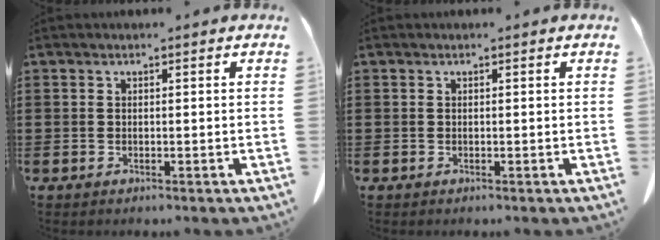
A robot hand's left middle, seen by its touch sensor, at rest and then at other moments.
{"total": 0.0}